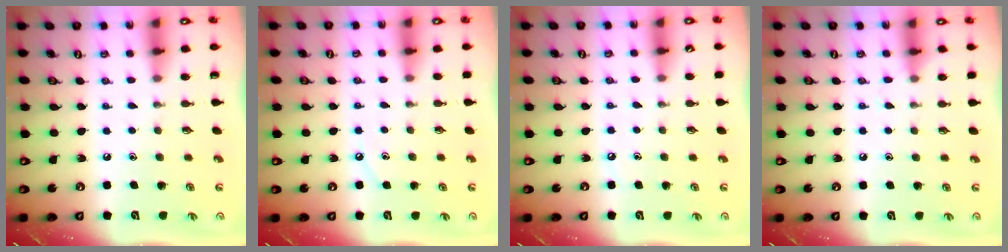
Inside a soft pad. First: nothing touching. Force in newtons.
{"total": 3.6, "press": 3.6, "slide": 0.6}
{"total": 2.5, "press": 2.4, "slide": 0.4}
{"total": 6.6, "press": 6.5, "slide": 0.5}